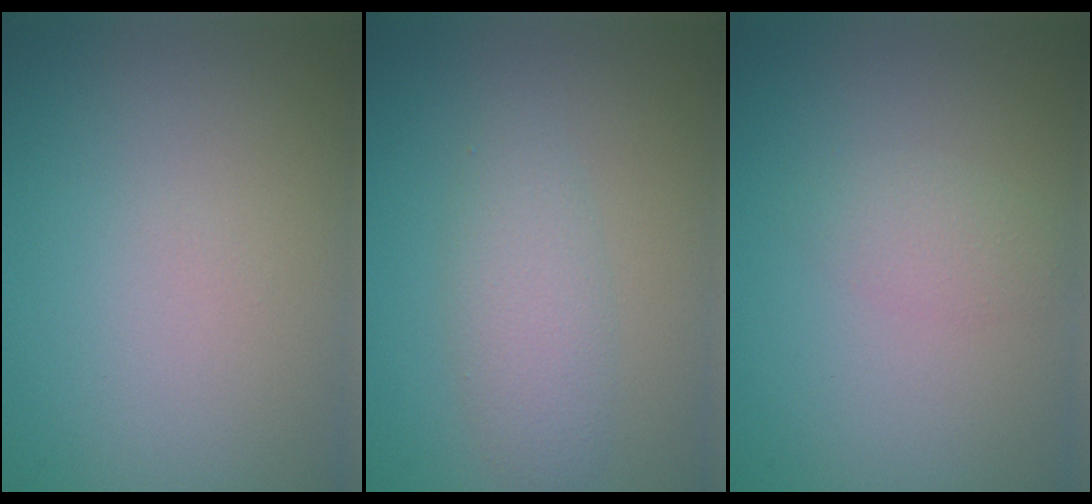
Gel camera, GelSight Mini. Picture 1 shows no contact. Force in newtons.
{"total": 2.9, "press": 2.9, "slide": 0.1}
{"total": 1.5, "press": 1.5, "slide": 0.0}